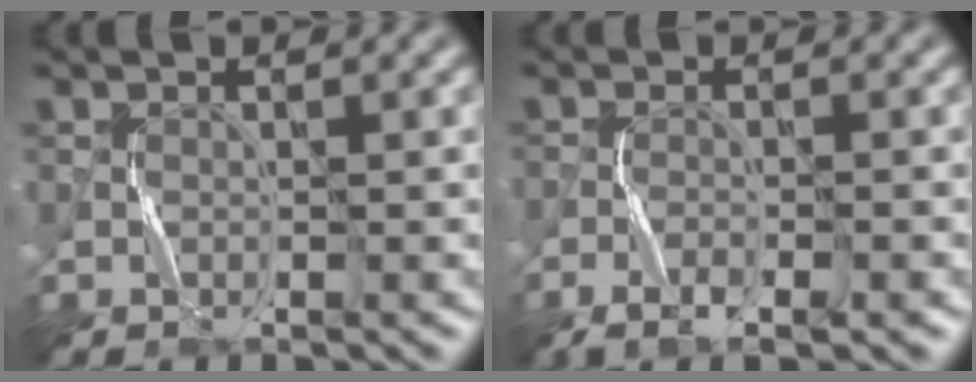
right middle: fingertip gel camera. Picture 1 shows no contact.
{"total": 3.9, "force": [-2.5, 0.9, 2.8], "torque": [-0.053, -0.004, -0.046]}